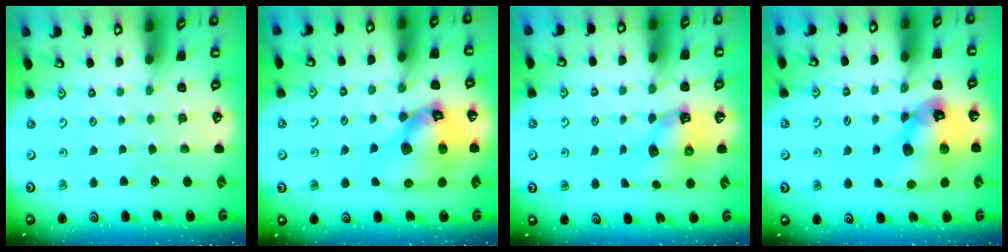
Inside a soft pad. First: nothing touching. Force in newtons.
{"total": 18.4, "press": 18.2, "slide": 2.5}
{"total": 7.1, "press": 7.0, "slide": 1.0}
{"total": 15.7, "press": 15.5, "slide": 2.4}